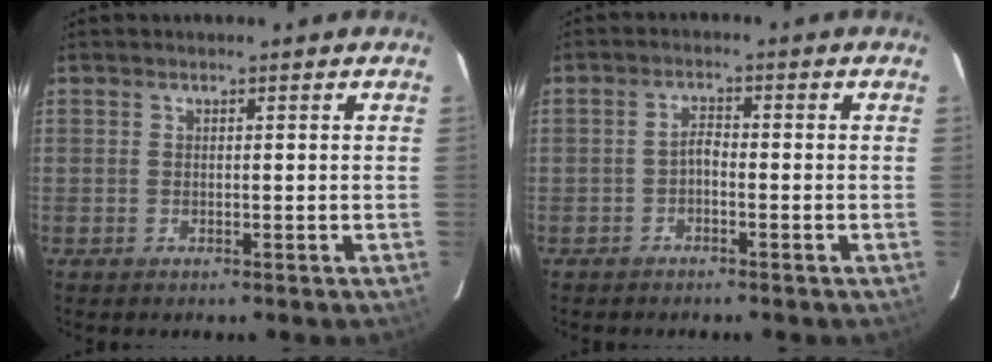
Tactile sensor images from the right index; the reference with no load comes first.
{"total": 1.7, "force": [-1.2, 0.7, 1.1], "torque": [-0.021, 0.007, -0.022]}